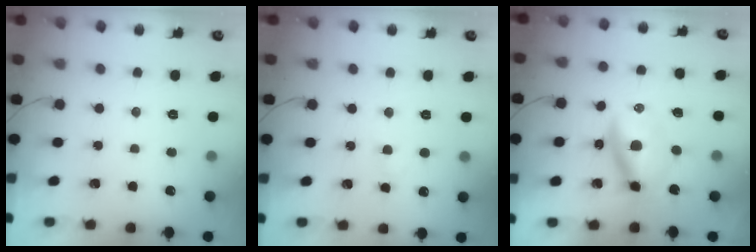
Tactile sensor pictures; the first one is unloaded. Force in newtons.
{"total": 1.5, "press": 1.2, "slide": 0.8}
{"total": 6.8, "press": 6.6, "slide": 1.4}